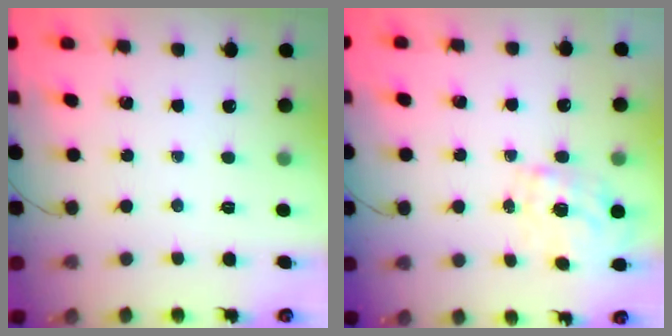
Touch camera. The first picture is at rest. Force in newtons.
{"total": 0.9, "press": 0.7, "slide": 0.6}